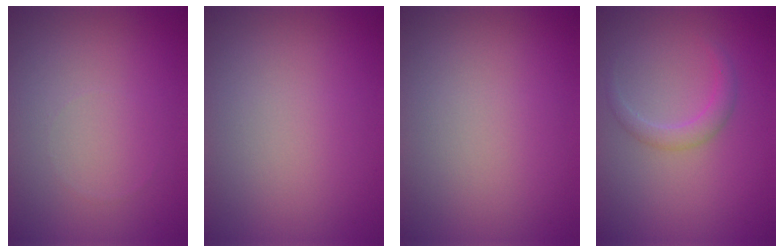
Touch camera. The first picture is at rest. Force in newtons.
{"total": 0.0}
{"total": 0.0}
{"total": 1.7, "press": 1.7, "slide": 0.2}